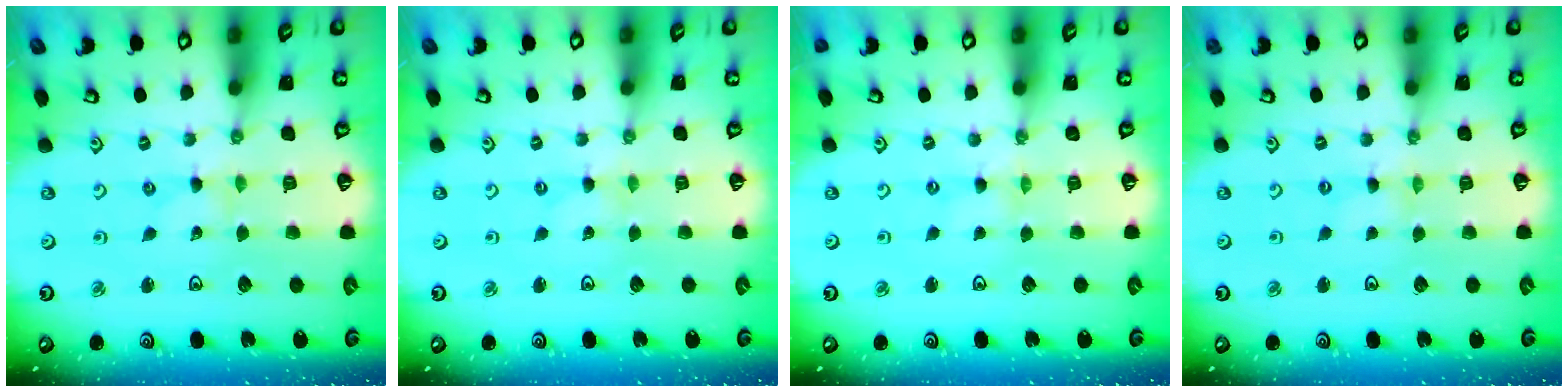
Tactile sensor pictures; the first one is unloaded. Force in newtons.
{"total": 0.0}
{"total": 0.0}
{"total": 0.0}